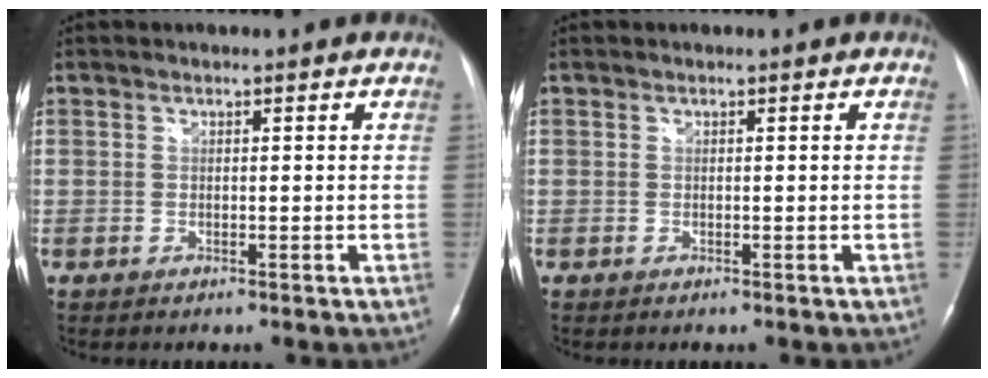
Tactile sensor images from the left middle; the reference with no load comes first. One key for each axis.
{"total": 0.0}